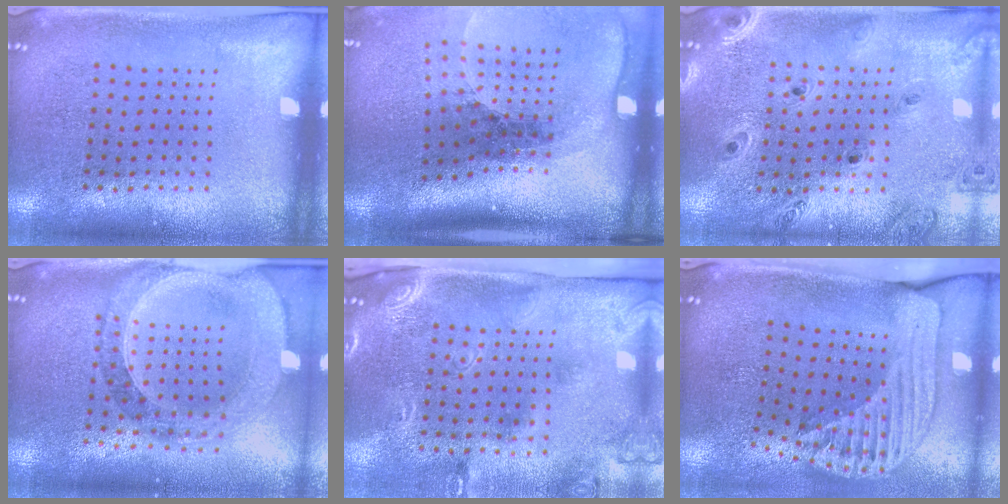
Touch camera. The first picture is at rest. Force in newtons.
{"total": 2.6, "press": 1.8, "slide": 1.8}
{"total": 1.4, "press": 1.3, "slide": 0.3}
{"total": 1.6, "press": 1.5, "slide": 0.5}
{"total": 2.6, "press": 1.7, "slide": 2.0}
{"total": 2.5, "press": 1.7, "slide": 1.9}